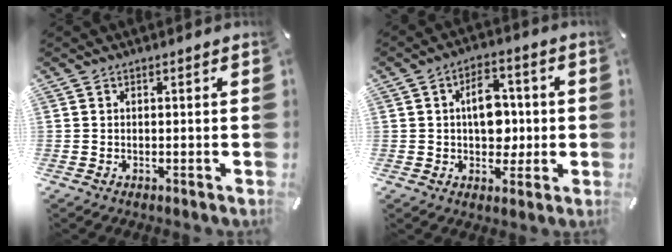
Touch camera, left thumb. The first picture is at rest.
{"total": 9.7, "force": [0.6, 6.8, 6.9], "torque": [-0.086, 0.003, 0.008]}